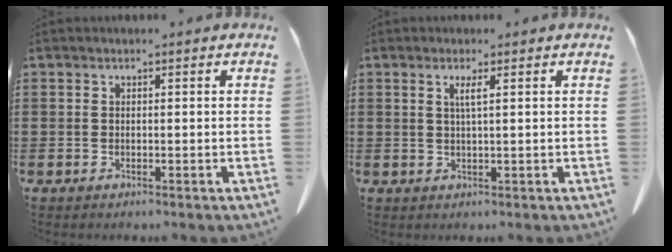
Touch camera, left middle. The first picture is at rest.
{"total": 2.0, "force": [0.7, -0.1, 1.9], "torque": [-0.039, -0.003, 0.013]}